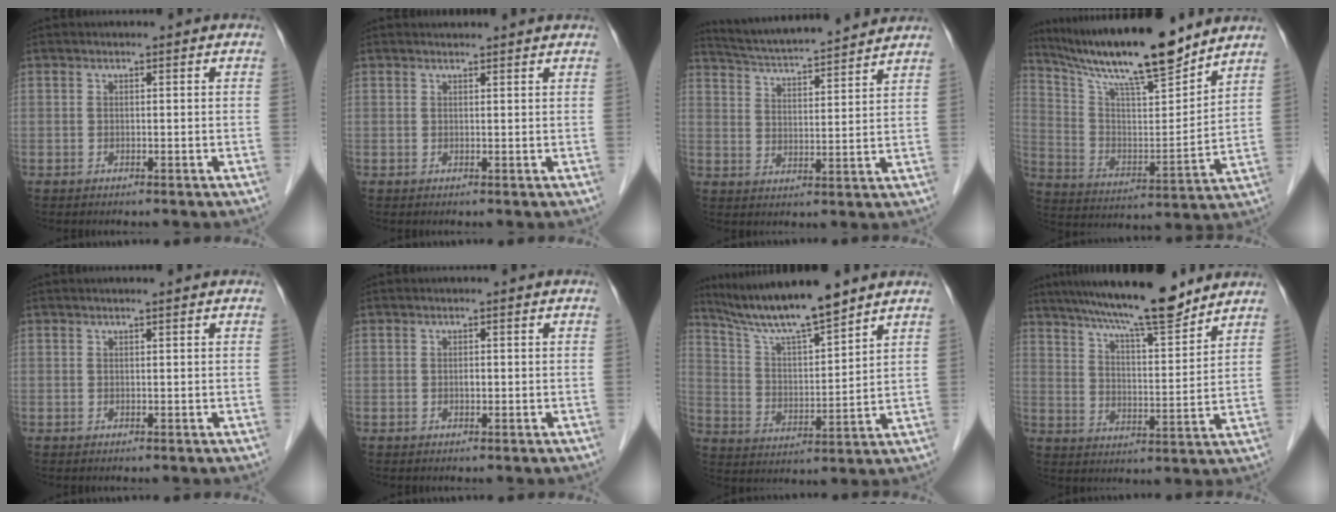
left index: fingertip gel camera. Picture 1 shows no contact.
{"total": 3.2, "force": [3.1, 0.0, 0.6], "torque": [-0.013, 0.018, 0.037]}
{"total": 14.8, "force": [13.7, 0.5, 5.4], "torque": [-0.101, 0.020, 0.209]}
{"total": 18.4, "force": [15.7, 1.4, 9.6], "torque": [-0.170, -0.002, 0.273]}
{"total": 0.7, "force": [0.5, -0.2, 0.4], "torque": [-0.013, -0.001, 0.015]}
{"total": 0.6, "force": [0.0, 0.3, 0.5], "torque": [-0.010, 0.001, -0.001]}
{"total": 11.8, "force": [10.3, -0.2, 5.7], "torque": [-0.110, 0.004, 0.193]}
{"total": 14.2, "force": [12.0, 1.1, 7.6], "torque": [-0.125, 0.007, 0.193]}